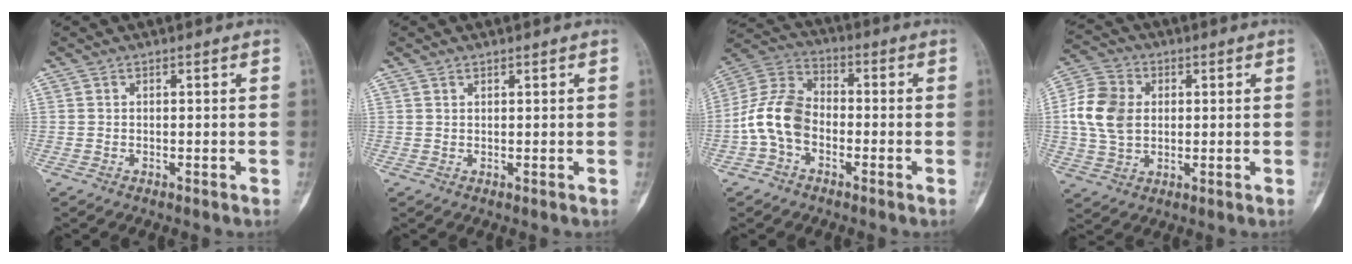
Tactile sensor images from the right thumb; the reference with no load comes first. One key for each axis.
{"total": 0.7, "fx": 0.6, "fy": 0.3, "fz": 0.1, "tx": -0.002, "ty": -0.004, "tz": 0.010}
{"total": 11.2, "fx": -2.8, "fy": 7.7, "fz": 7.7, "tx": -0.148, "ty": 0.037, "tz": -0.068}
{"total": 11.1, "fx": 1.0, "fy": 8.3, "fz": 7.2, "tx": -0.134, "ty": 0.007, "tz": 0.017}